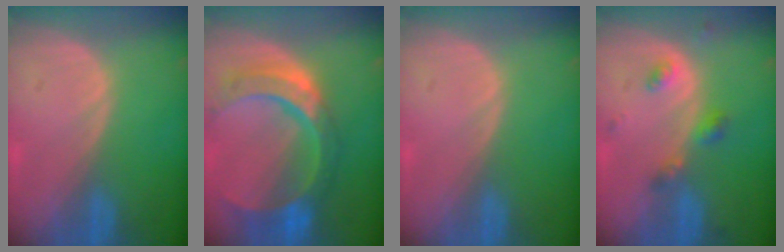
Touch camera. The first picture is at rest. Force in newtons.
{"total": 11.0, "press": 9.2, "slide": 6.0}
{"total": 0.0}
{"total": 3.9, "press": 3.9, "slide": 0.7}